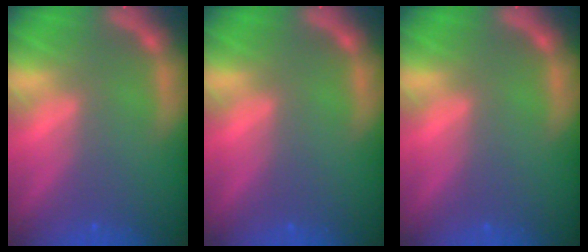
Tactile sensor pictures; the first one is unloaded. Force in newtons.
{"total": 0.0}
{"total": 0.0}